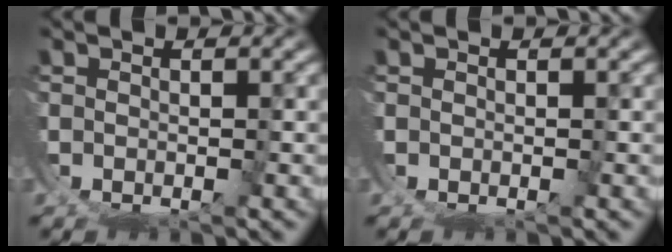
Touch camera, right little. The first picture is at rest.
{"total": 0.0}